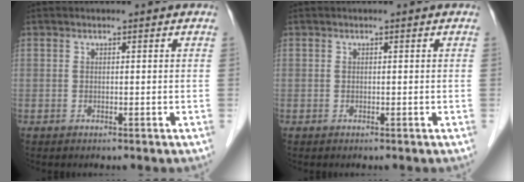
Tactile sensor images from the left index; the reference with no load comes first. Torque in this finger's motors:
{"motor_torque": [0.00, 0.00, 0.00, 0.00]}